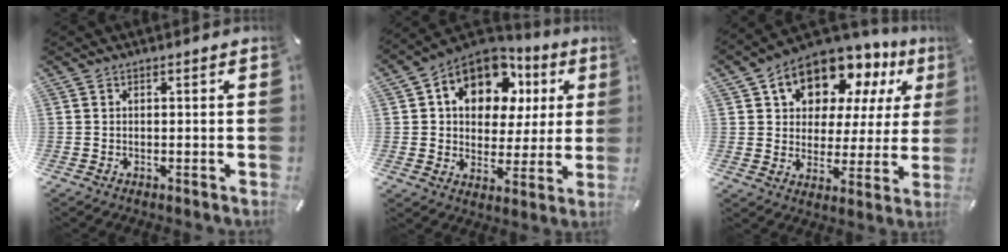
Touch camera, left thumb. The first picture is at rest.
{"total": 13.6, "force": [6.2, 10.2, 6.6], "torque": [-0.119, -0.024, 0.116]}
{"total": 12.9, "force": [9.0, 8.4, 4.1], "torque": [-0.072, -0.069, 0.163]}